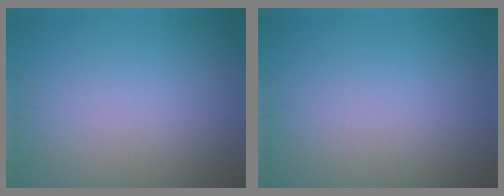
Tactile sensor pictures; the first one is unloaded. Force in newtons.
{"total": 0.0}